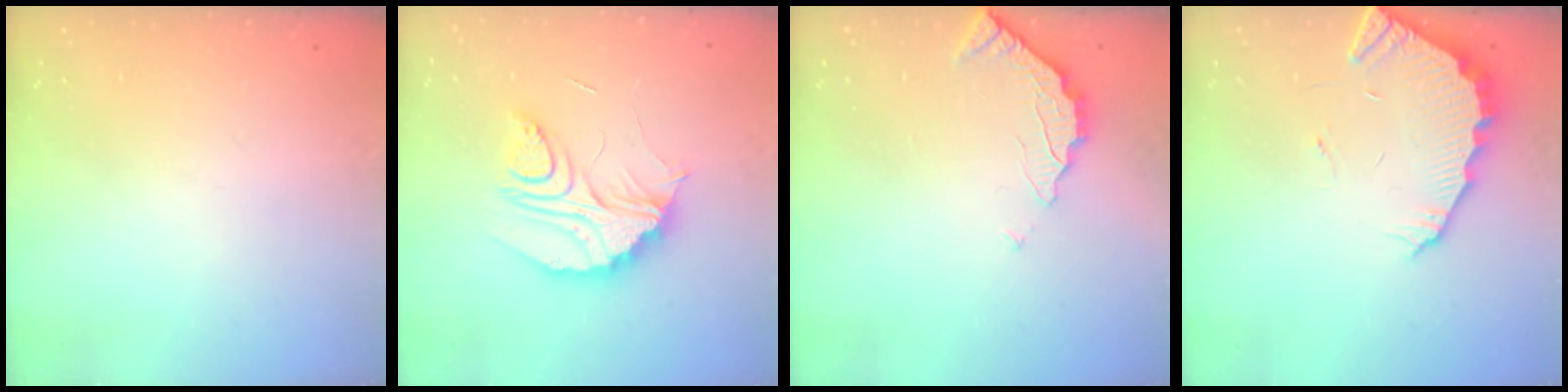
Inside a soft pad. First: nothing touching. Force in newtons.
{"total": 12.8, "press": 12.8, "slide": 0.8}
{"total": 2.3, "press": 2.3, "slide": 0.2}
{"total": 3.9, "press": 3.9, "slide": 0.2}